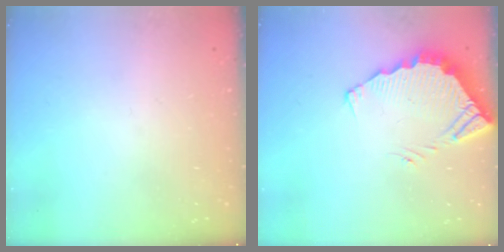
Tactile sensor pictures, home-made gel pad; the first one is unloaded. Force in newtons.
{"total": 4.8, "press": 4.7, "slide": 0.7}